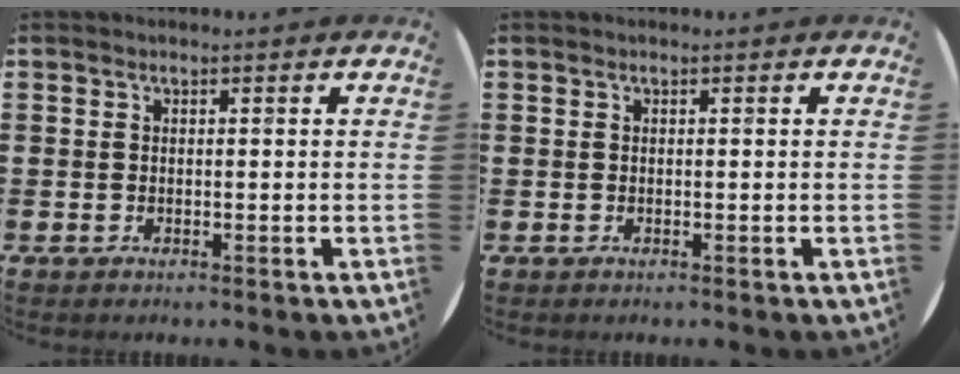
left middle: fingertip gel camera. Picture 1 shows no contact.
{"total": 0.0}